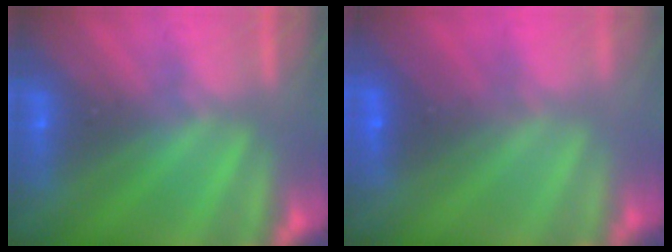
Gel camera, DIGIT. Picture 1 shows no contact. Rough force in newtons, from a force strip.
{"total": 1.8}